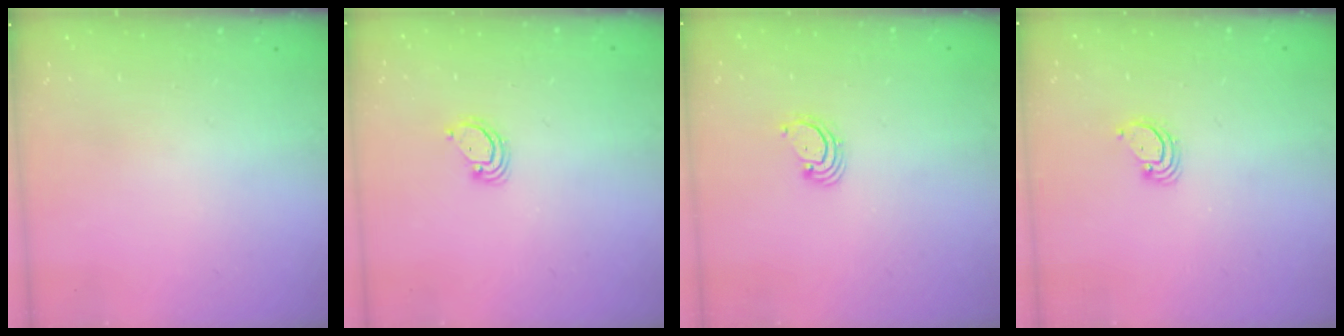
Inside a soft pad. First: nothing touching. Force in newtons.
{"total": 3.6, "press": 3.6, "slide": 0.3}
{"total": 2.7, "press": 2.7, "slide": 0.3}
{"total": 2.9, "press": 2.9, "slide": 0.3}